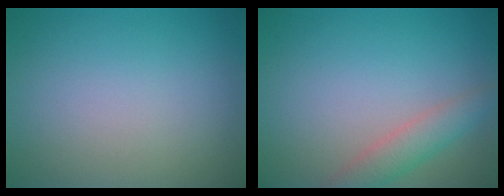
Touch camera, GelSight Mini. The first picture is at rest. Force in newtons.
{"total": 2.9, "press": 2.9, "slide": 0.1}